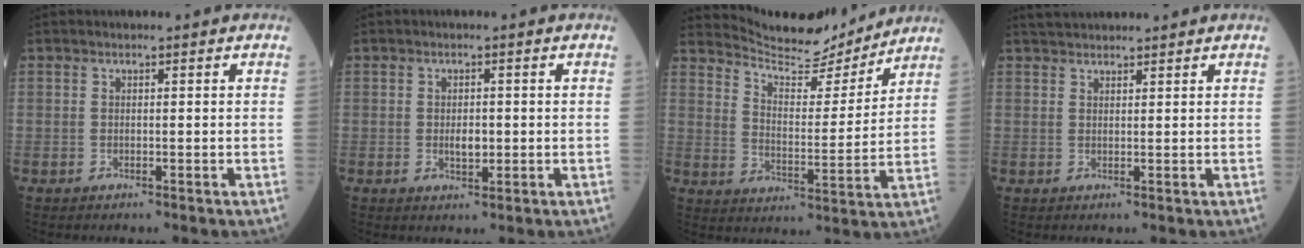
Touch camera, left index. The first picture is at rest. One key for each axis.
{"total": 2.2, "fx": -0.1, "fy": 1.0, "fz": 1.9, "tx": -0.037, "ty": -0.001, "tz": 0.001}
{"total": 11.9, "fx": 11.8, "fy": 1.2, "fz": 1.6, "tx": -0.037, "ty": -0.004, "tz": 0.186}
{"total": 4.2, "fx": 4.0, "fy": 0.4, "fz": 1.1, "tx": -0.017, "ty": 0.036, "tz": 0.070}